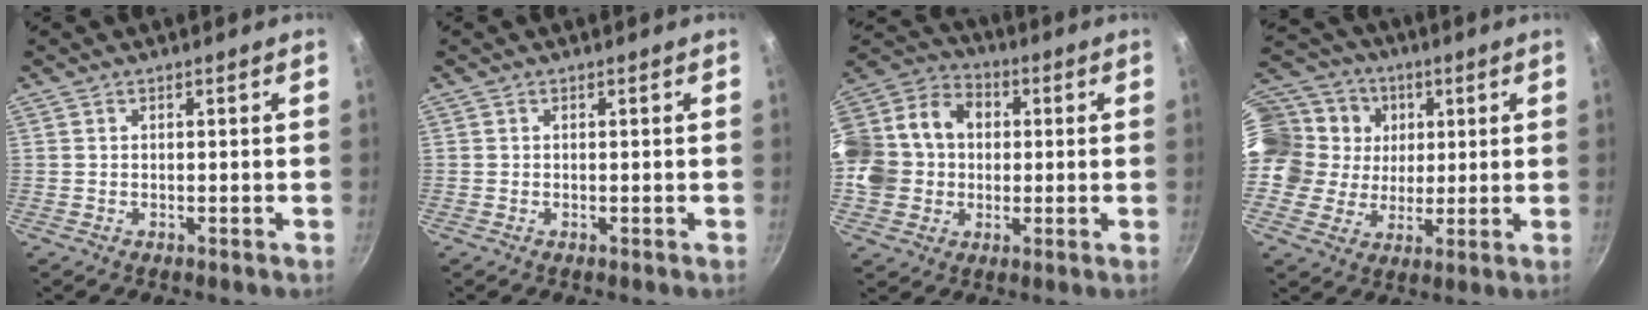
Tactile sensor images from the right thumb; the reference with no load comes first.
{"total": 0.0}
{"total": 20.3, "force": [0.7, 17.1, 10.9], "torque": [-0.211, 0.050, 0.005]}
{"total": 18.9, "force": [4.0, 16.3, 8.6], "torque": [-0.161, 0.014, 0.066]}